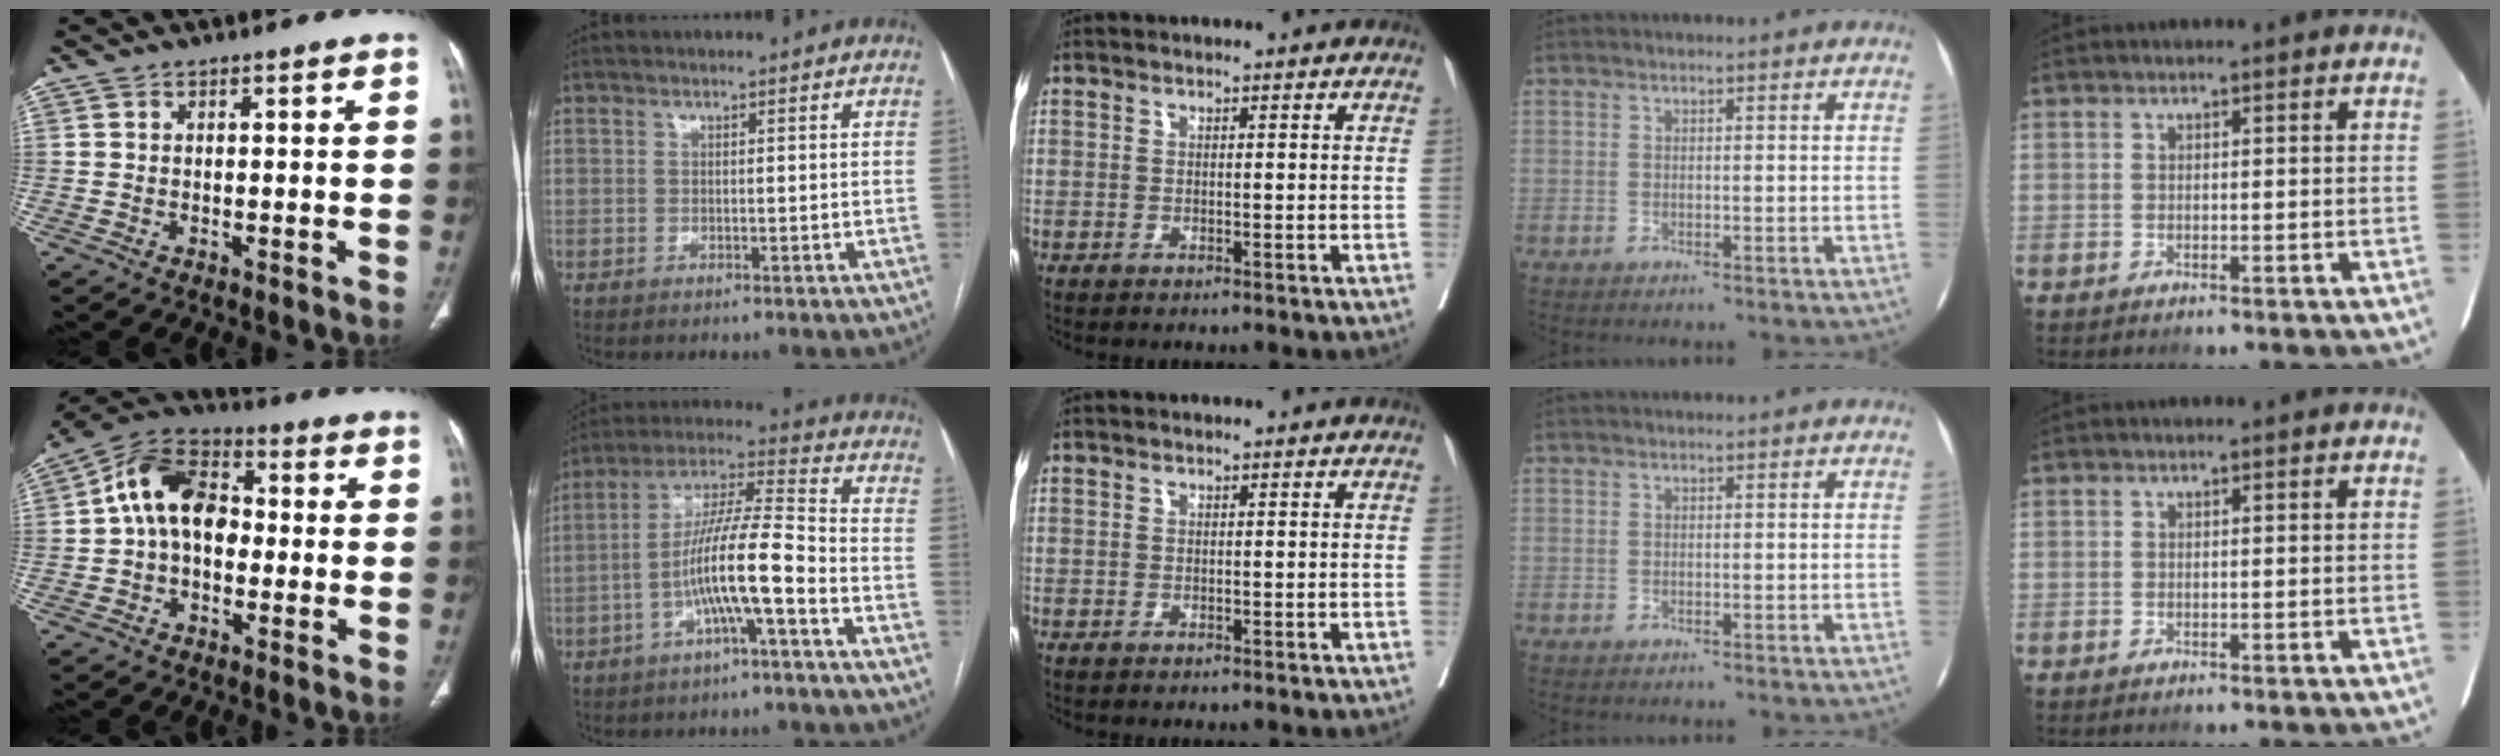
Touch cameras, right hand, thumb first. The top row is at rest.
{"thumb": {"total": 12.9, "force": [0.0, 9.2, 9.1], "torque": [-0.135, 0.034, -0.014]}, "index": {"total": 11.4, "force": [-4.0, 0.5, 10.6], "torque": [-0.197, 0.023, -0.075]}}